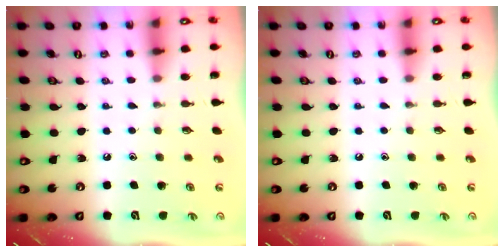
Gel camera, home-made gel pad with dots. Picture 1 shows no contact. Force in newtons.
{"total": 0.0}